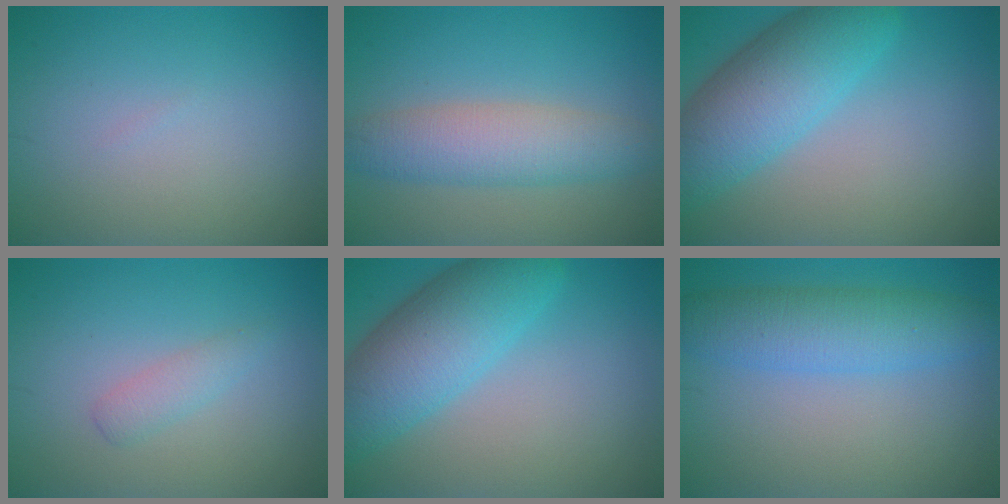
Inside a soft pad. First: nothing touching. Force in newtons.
{"total": 5.1, "press": 5.1, "slide": 0.0}
{"total": 7.8, "press": 7.8, "slide": 0.2}
{"total": 1.5, "press": 1.5, "slide": 0.1}
{"total": 7.8, "press": 7.8, "slide": 0.2}
{"total": 5.3, "press": 5.3, "slide": 0.3}